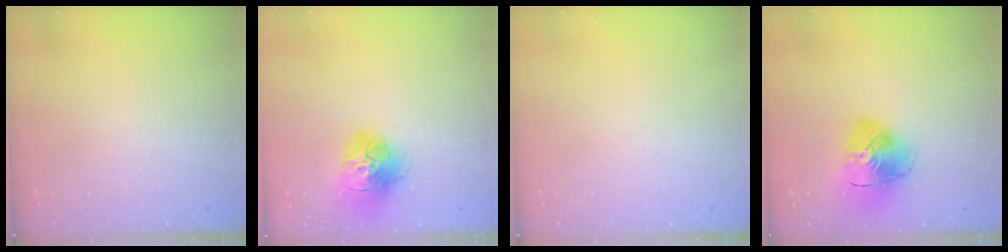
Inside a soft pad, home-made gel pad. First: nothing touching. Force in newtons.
{"total": 16.1, "press": 16.0, "slide": 1.6}
{"total": 0.0}
{"total": 13.5, "press": 13.4, "slide": 1.9}